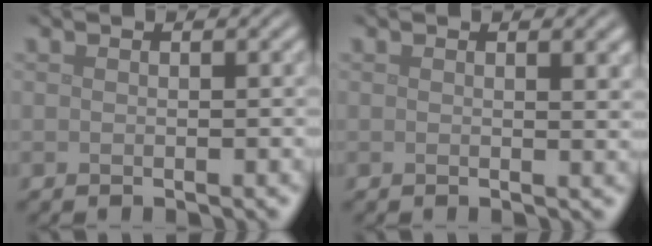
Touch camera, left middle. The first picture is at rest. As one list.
[{"total": 1.3, "force": [0.7, 0.3, 1.0], "torque": [-0.009, 0.000, 0.011]}]